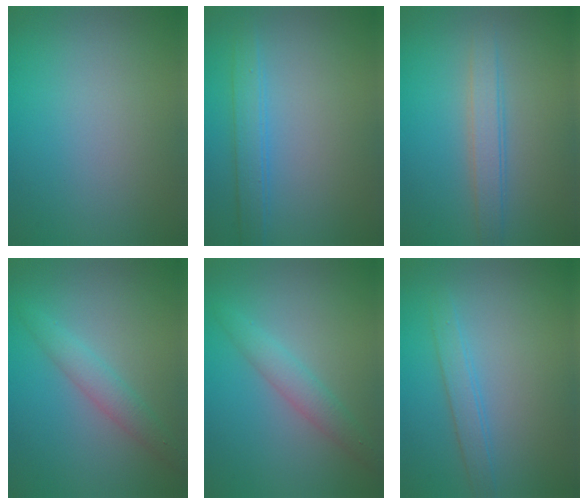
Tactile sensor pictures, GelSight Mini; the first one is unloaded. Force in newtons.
{"total": 2.6, "press": 2.6, "slide": 0.0}
{"total": 2.5, "press": 2.5, "slide": 0.2}
{"total": 2.3, "press": 2.3, "slide": 0.1}
{"total": 2.3, "press": 2.3, "slide": 0.1}
{"total": 2.0, "press": 2.0, "slide": 0.2}